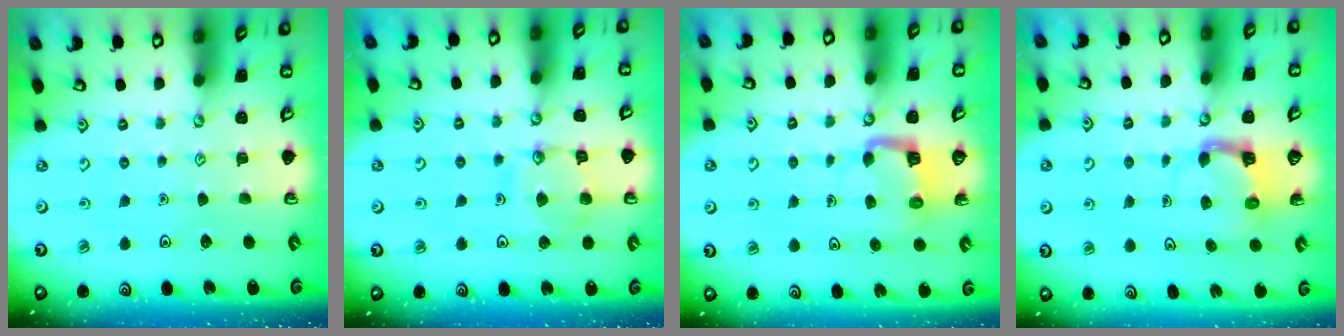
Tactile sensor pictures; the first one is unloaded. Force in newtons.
{"total": 12.2, "press": 12.1, "slide": 1.1}
{"total": 4.5, "press": 4.5, "slide": 0.1}
{"total": 4.4, "press": 4.4, "slide": 0.3}